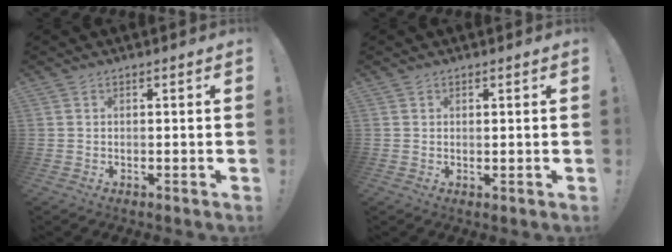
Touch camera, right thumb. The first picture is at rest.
{"total": 0.7, "force": [0.6, 0.2, 0.1], "torque": [0.007, -0.003, 0.010]}